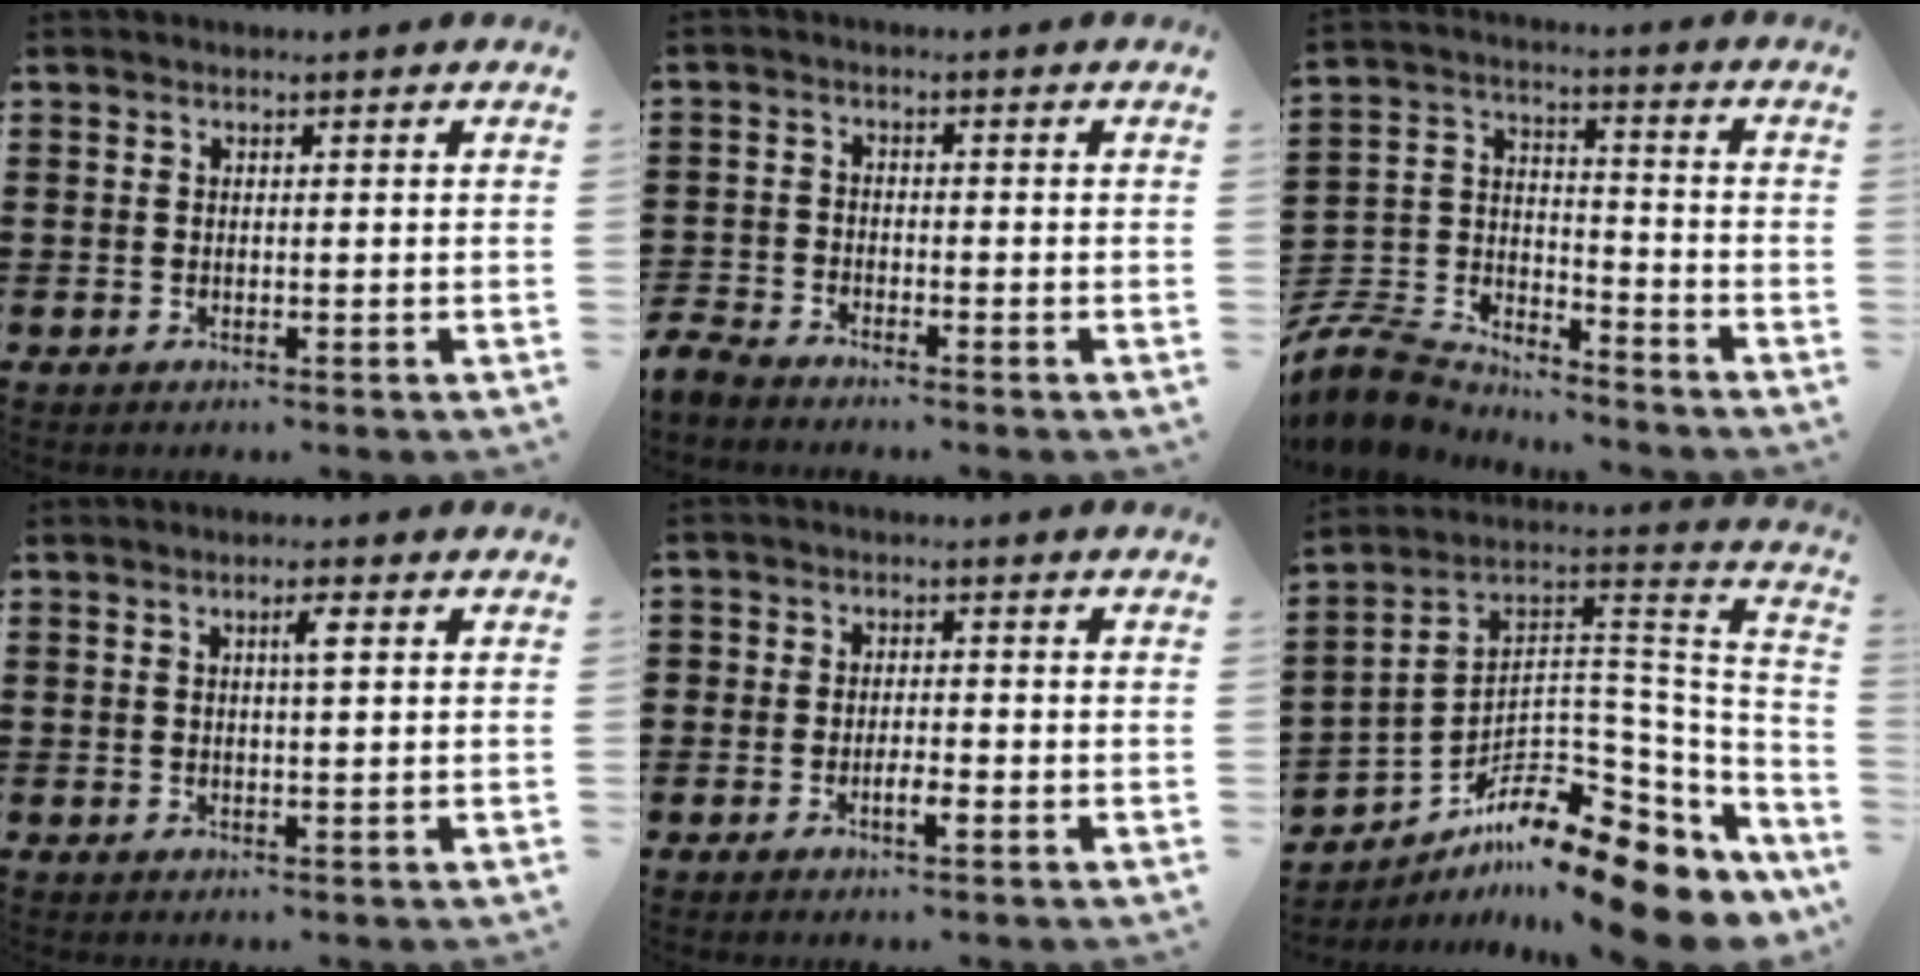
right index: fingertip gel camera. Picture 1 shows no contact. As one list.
[{"total": 3.0, "force": [-2.9, 0.4, 0.1], "torque": [-0.021, -0.006, -0.067]}, {"total": 8.5, "force": [-7.8, 2.7, 1.9], "torque": [-0.066, 0.005, -0.161]}, {"total": 2.3, "force": [0.8, 0.6, 2.1], "torque": [-0.026, 0.001, 0.007]}, {"total": 2.3, "force": [-1.3, 1.2, 1.5], "torque": [-0.032, 0.003, -0.027]}, {"total": 11.4, "force": [-8.1, 4.2, 6.9], "torque": [-0.112, 0.001, -0.152]}]